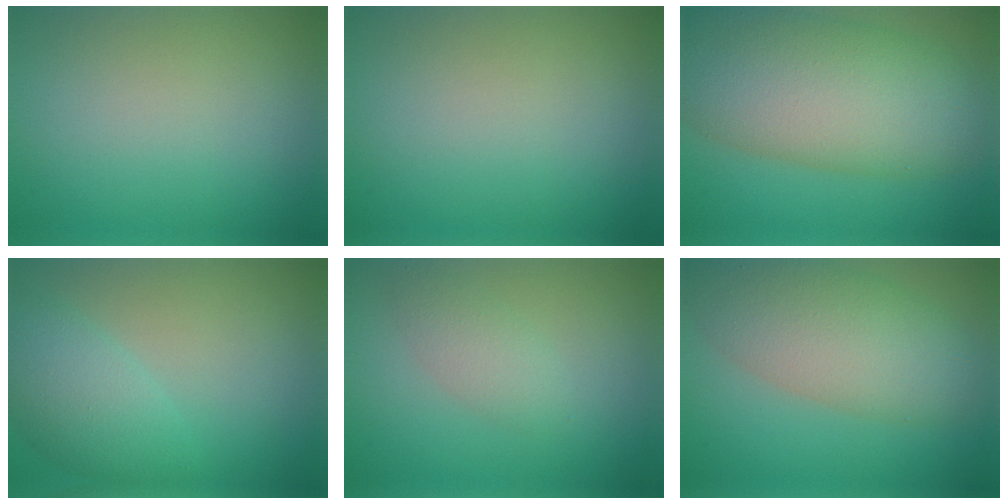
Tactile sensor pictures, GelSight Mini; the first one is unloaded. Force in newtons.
{"total": 0.0}
{"total": 12.3, "press": 12.3, "slide": 0.5}
{"total": 4.4, "press": 4.4, "slide": 0.3}
{"total": 2.2, "press": 2.2, "slide": 0.2}
{"total": 8.1, "press": 8.1, "slide": 0.4}